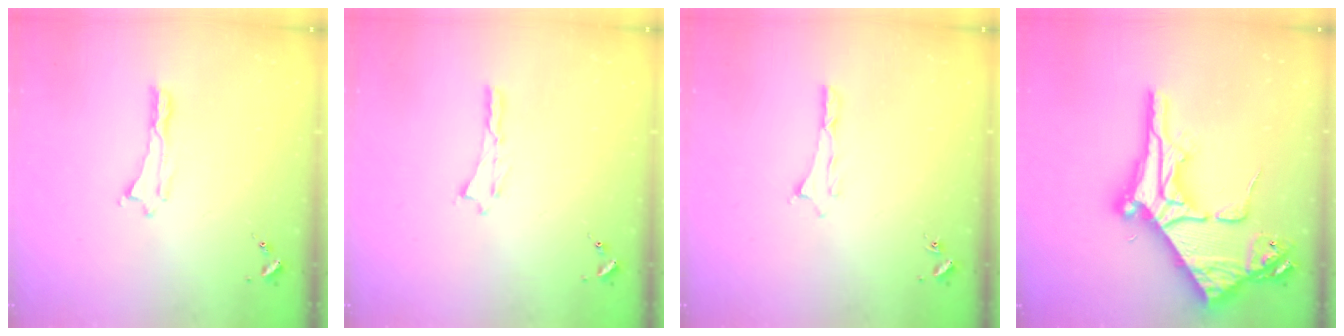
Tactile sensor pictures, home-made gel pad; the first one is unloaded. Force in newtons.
{"total": 0.0}
{"total": 0.6, "press": 0.5, "slide": 0.2}
{"total": 13.6, "press": 13.5, "slide": 1.1}